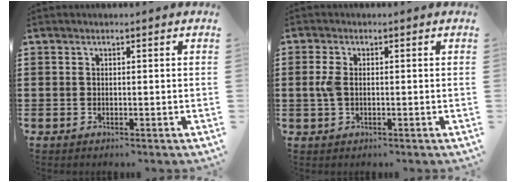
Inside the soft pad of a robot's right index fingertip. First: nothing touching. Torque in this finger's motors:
{"motor_torque": [0.80, -0.03, 0.16, 0.10]}